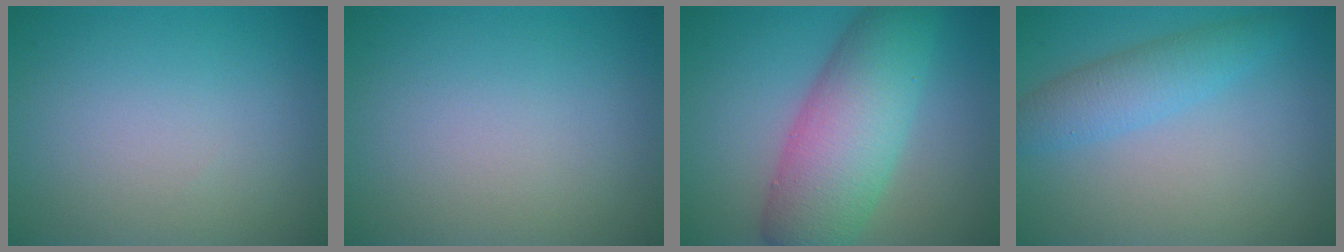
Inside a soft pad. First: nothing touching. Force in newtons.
{"total": 0.0}
{"total": 8.8, "press": 8.8, "slide": 0.1}
{"total": 3.2, "press": 3.2, "slide": 0.1}